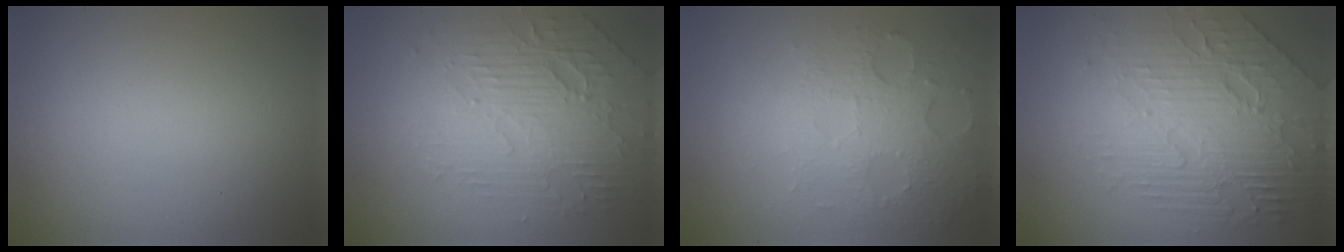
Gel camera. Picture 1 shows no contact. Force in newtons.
{"total": 4.7, "press": 4.0, "slide": 2.5}
{"total": 5.1, "press": 3.5, "slide": 3.7}
{"total": 7.5, "press": 5.3, "slide": 5.4}